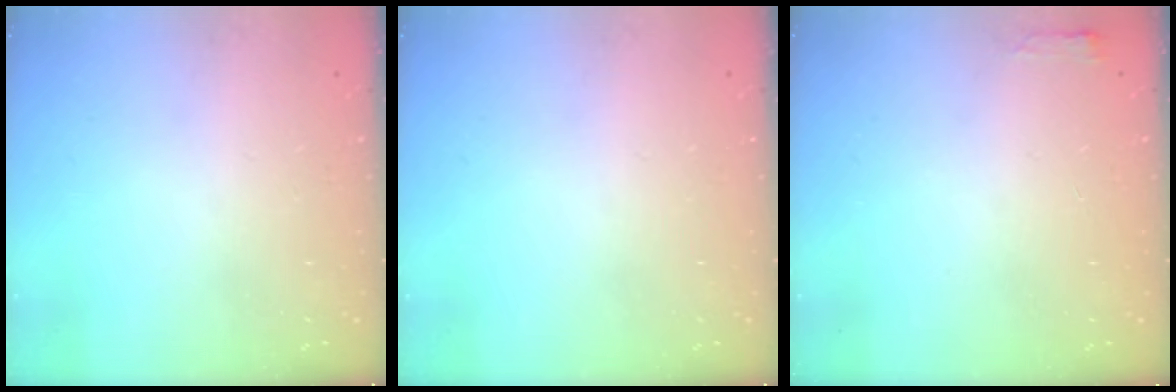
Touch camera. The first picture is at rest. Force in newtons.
{"total": 0.0}
{"total": 3.7, "press": 3.5, "slide": 1.3}